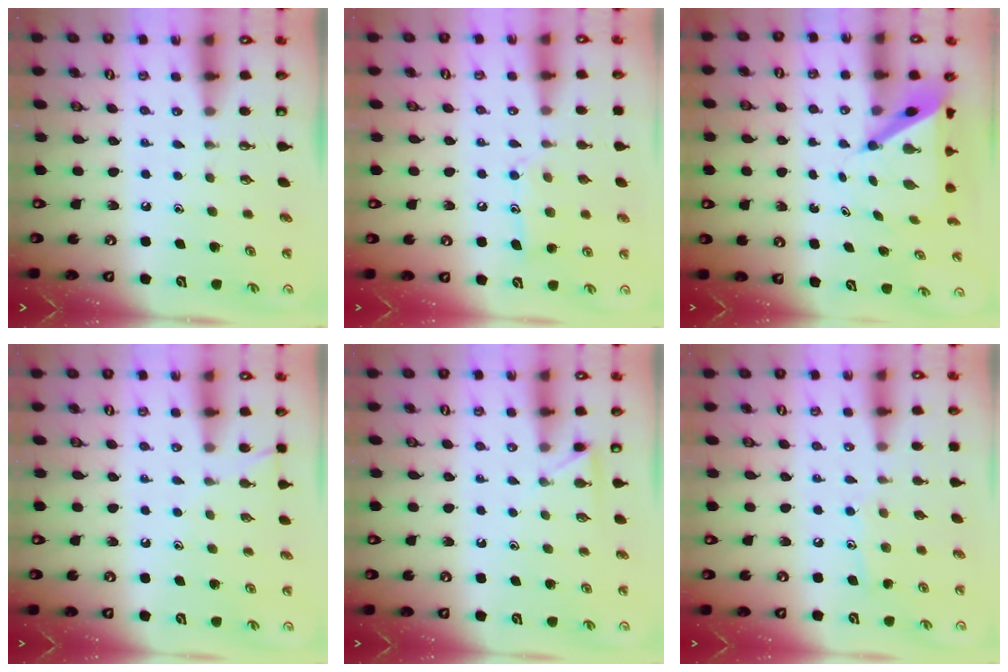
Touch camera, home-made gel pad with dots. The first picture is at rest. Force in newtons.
{"total": 11.7, "press": 11.7, "slide": 0.7}
{"total": 6.8, "press": 6.7, "slide": 0.6}
{"total": 5.9, "press": 5.9, "slide": 0.6}
{"total": 3.9, "press": 3.9, "slide": 0.4}
{"total": 8.0, "press": 8.0, "slide": 0.5}